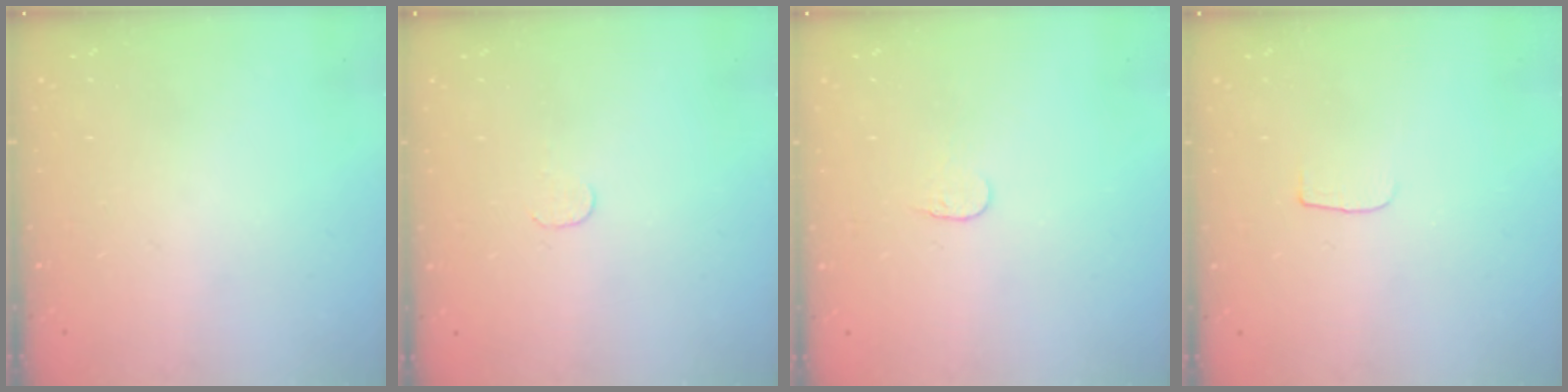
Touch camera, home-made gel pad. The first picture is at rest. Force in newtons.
{"total": 3.1, "press": 3.1, "slide": 0.3}
{"total": 3.8, "press": 3.7, "slide": 0.4}
{"total": 3.0, "press": 3.0, "slide": 0.3}